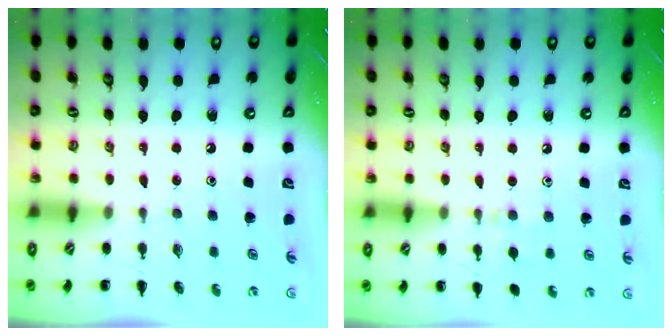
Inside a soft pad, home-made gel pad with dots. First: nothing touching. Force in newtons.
{"total": 6.9, "press": 6.3, "slide": 2.7}